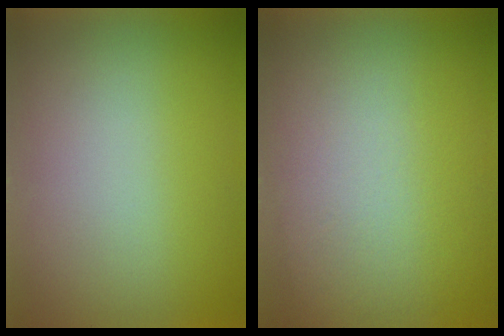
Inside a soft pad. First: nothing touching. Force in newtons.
{"total": 2.6}